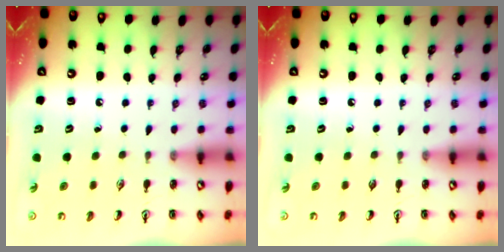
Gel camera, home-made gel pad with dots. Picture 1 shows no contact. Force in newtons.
{"total": 0.0}